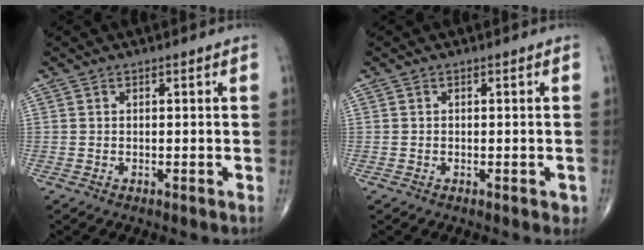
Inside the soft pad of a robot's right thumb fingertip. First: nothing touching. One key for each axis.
{"total": 1.2, "fx": -0.5, "fy": 0.7, "fz": 0.8, "tx": -0.002, "ty": 0.001, "tz": -0.008}